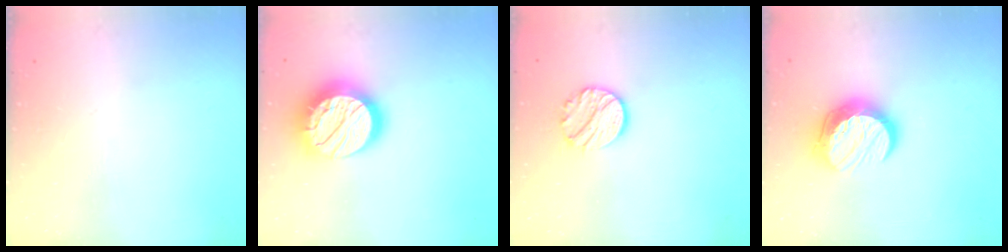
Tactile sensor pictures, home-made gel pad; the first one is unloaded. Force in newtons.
{"total": 18.2, "press": 18.1, "slide": 1.1}
{"total": 10.0, "press": 9.9, "slide": 0.5}
{"total": 11.9, "press": 11.8, "slide": 0.9}